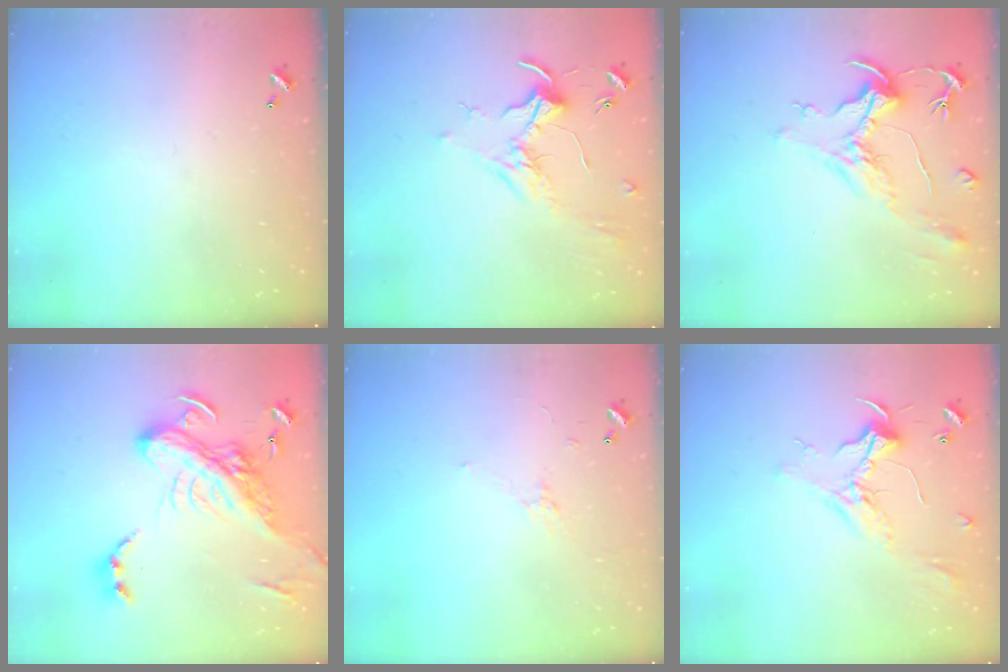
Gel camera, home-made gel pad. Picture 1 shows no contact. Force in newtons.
{"total": 1.7, "press": 1.5, "slide": 0.8}
{"total": 2.2, "press": 1.7, "slide": 1.3}
{"total": 11.6, "press": 11.5, "slide": 1.4}
{"total": 1.3, "press": 1.3, "slide": 0.3}
{"total": 2.3, "press": 2.2, "slide": 0.8}